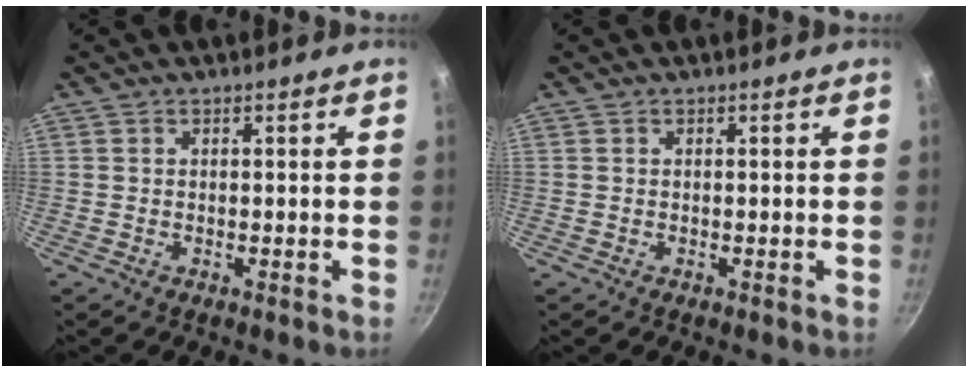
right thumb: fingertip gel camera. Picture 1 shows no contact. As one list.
[{"total": 0.0}]